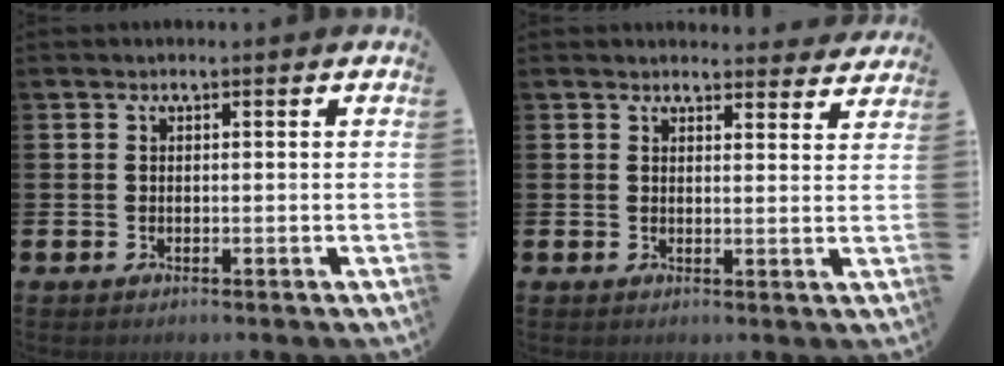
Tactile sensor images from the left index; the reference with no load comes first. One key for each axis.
{"total": 3.0, "fx": 3.0, "fy": 0.5, "fz": -0.1, "tx": 0.007, "ty": -0.023, "tz": 0.051}